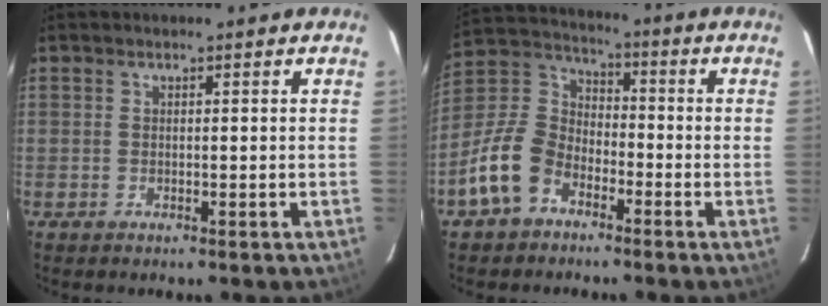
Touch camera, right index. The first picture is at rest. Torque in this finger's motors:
{"motor_torque": [0.69, -0.89, 0.07, 0.00]}